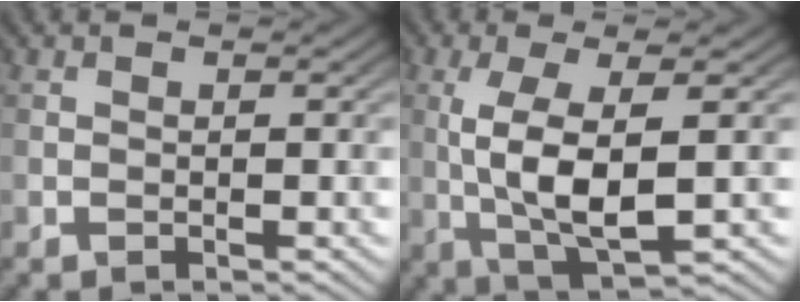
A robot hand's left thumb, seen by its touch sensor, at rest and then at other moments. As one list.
[{"total": 8.3, "force": [0.1, 2.6, 7.9], "torque": [-0.174, -0.001, 0.005]}]